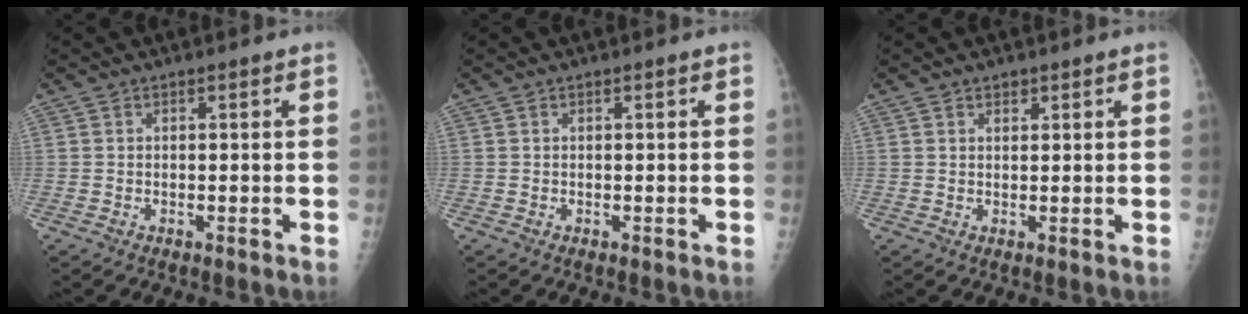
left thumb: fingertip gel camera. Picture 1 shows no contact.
{"total": 0.0}
{"total": 1.4, "force": [1.0, 0.9, 0.5], "torque": [0.002, -0.005, 0.013]}